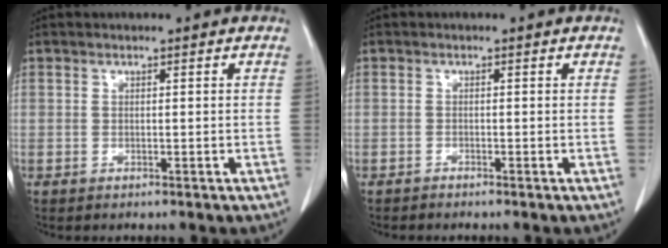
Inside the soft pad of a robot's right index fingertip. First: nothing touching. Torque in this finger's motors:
{"motor_torque": [0.03, -0.11, 0.00, 0.01]}